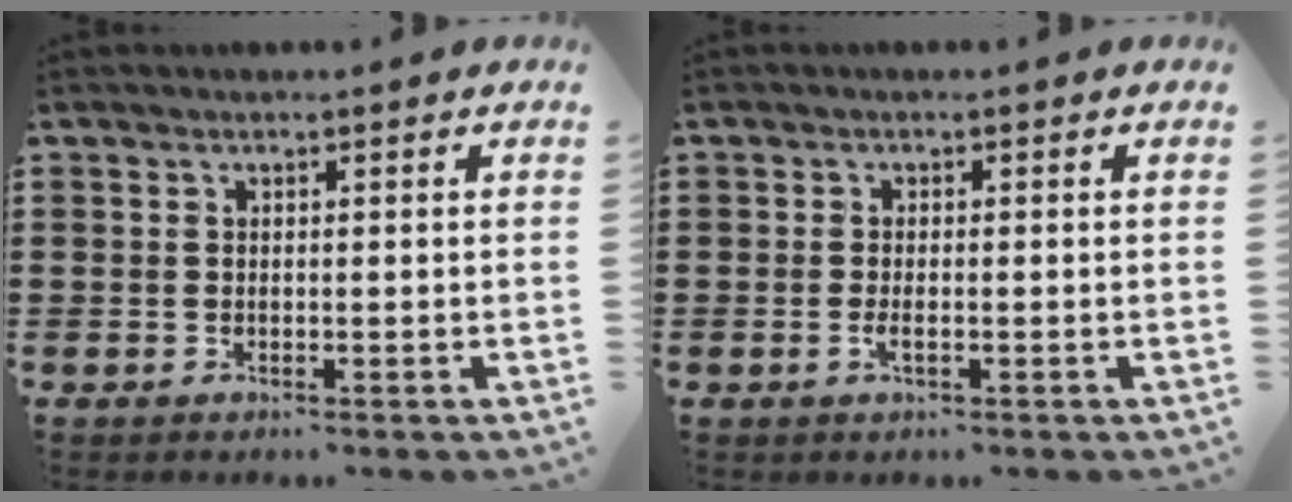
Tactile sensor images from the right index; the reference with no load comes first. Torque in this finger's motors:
{"motor_torque": [0.80, 1.34, 0.01, 0.02]}